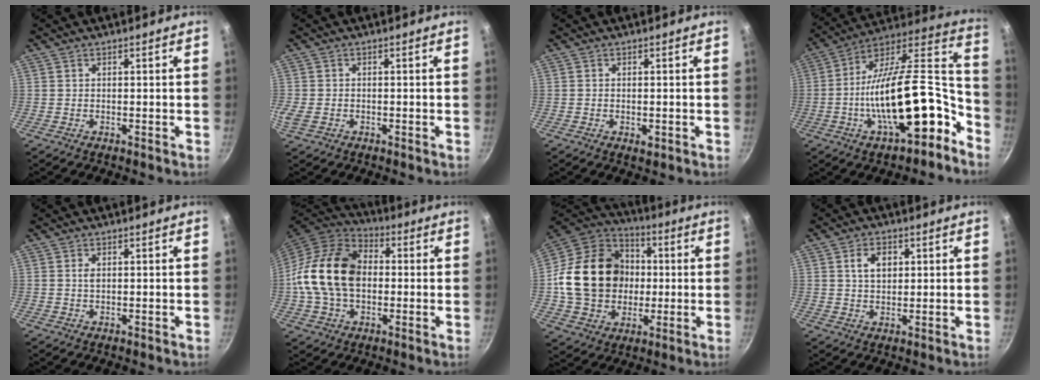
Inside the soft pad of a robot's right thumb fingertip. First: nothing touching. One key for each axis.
{"total": 3.2, "fx": -1.0, "fy": 2.5, "fz": 1.8, "tx": -0.043, "ty": 0.000, "tz": -0.019}
{"total": 1.7, "fx": -0.5, "fy": 0.9, "fz": 1.3, "tx": -0.019, "ty": -0.002, "tz": -0.007}
{"total": 24.7, "fx": -10.2, "fy": 10.0, "fz": 20.2, "tx": -0.268, "ty": 0.073, "tz": -0.177}
{"total": 1.3, "fx": 0.3, "fy": 0.8, "fz": 1.0, "tx": -0.017, "ty": 0.001, "tz": 0.005}
{"total": 18.9, "fx": 0.1, "fy": 13.4, "fz": 13.3, "tx": -0.228, "ty": 0.031, "tz": -0.009}
{"total": 22.4, "fx": 0.3, "fy": 18.4, "fz": 12.8, "tx": -0.199, "ty": 0.032, "tz": 0.008}
{"total": 5.0, "fx": 1.5, "fy": 3.5, "fz": 3.3, "tx": -0.041, "ty": -0.003, "tz": 0.026}